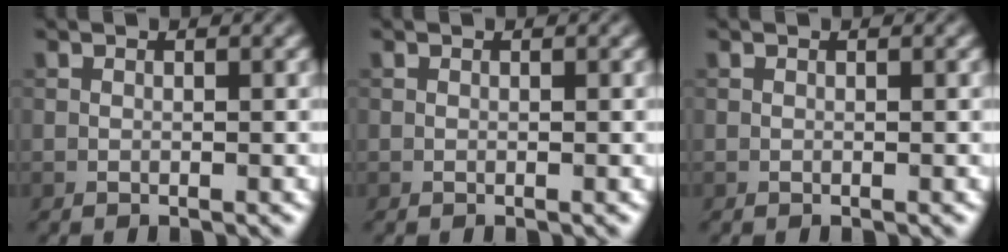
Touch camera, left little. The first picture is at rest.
{"total": 0.0}
{"total": 0.0}